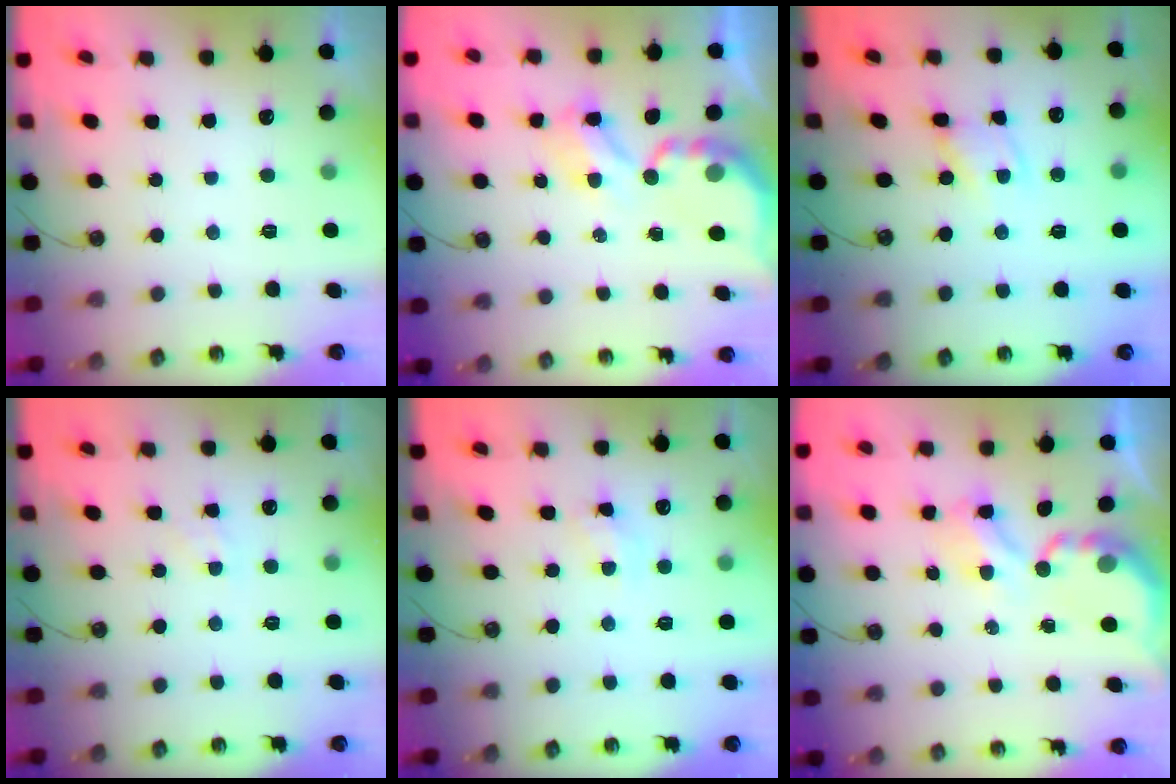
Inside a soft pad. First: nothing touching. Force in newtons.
{"total": 4.8, "press": 4.8, "slide": 0.3}
{"total": 2.1, "press": 2.1, "slide": 0.3}
{"total": 2.4, "press": 2.4, "slide": 0.4}
{"total": 4.9, "press": 4.9, "slide": 0.5}
{"total": 4.7, "press": 4.7, "slide": 0.3}